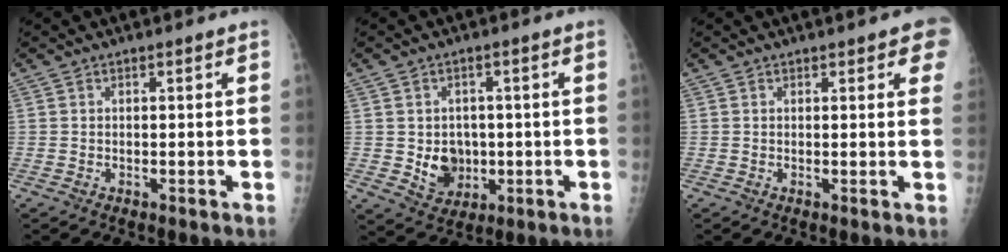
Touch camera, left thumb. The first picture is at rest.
{"total": 6.6, "force": [-0.7, 5.6, 3.4], "torque": [-0.019, 0.001, 0.005]}
{"total": 5.6, "force": [2.9, 1.6, 4.5], "torque": [-0.032, 0.001, 0.030]}